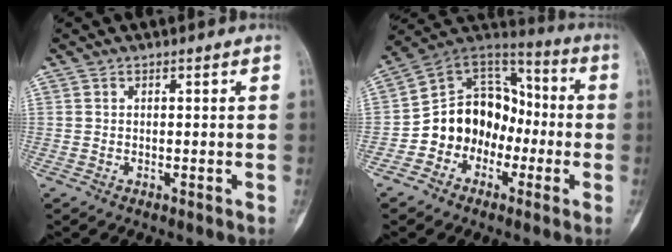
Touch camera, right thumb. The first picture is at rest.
{"total": 14.6, "force": [-4.3, 12.1, 7.1], "torque": [-0.070, 0.078, -0.084]}